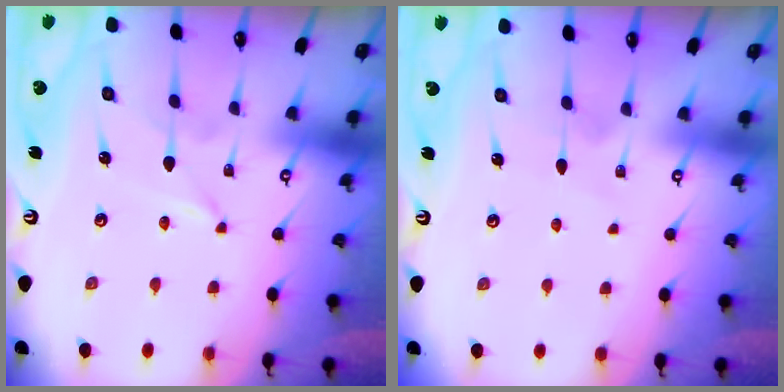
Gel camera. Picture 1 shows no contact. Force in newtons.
{"total": 5.3, "press": 5.2, "slide": 0.3}